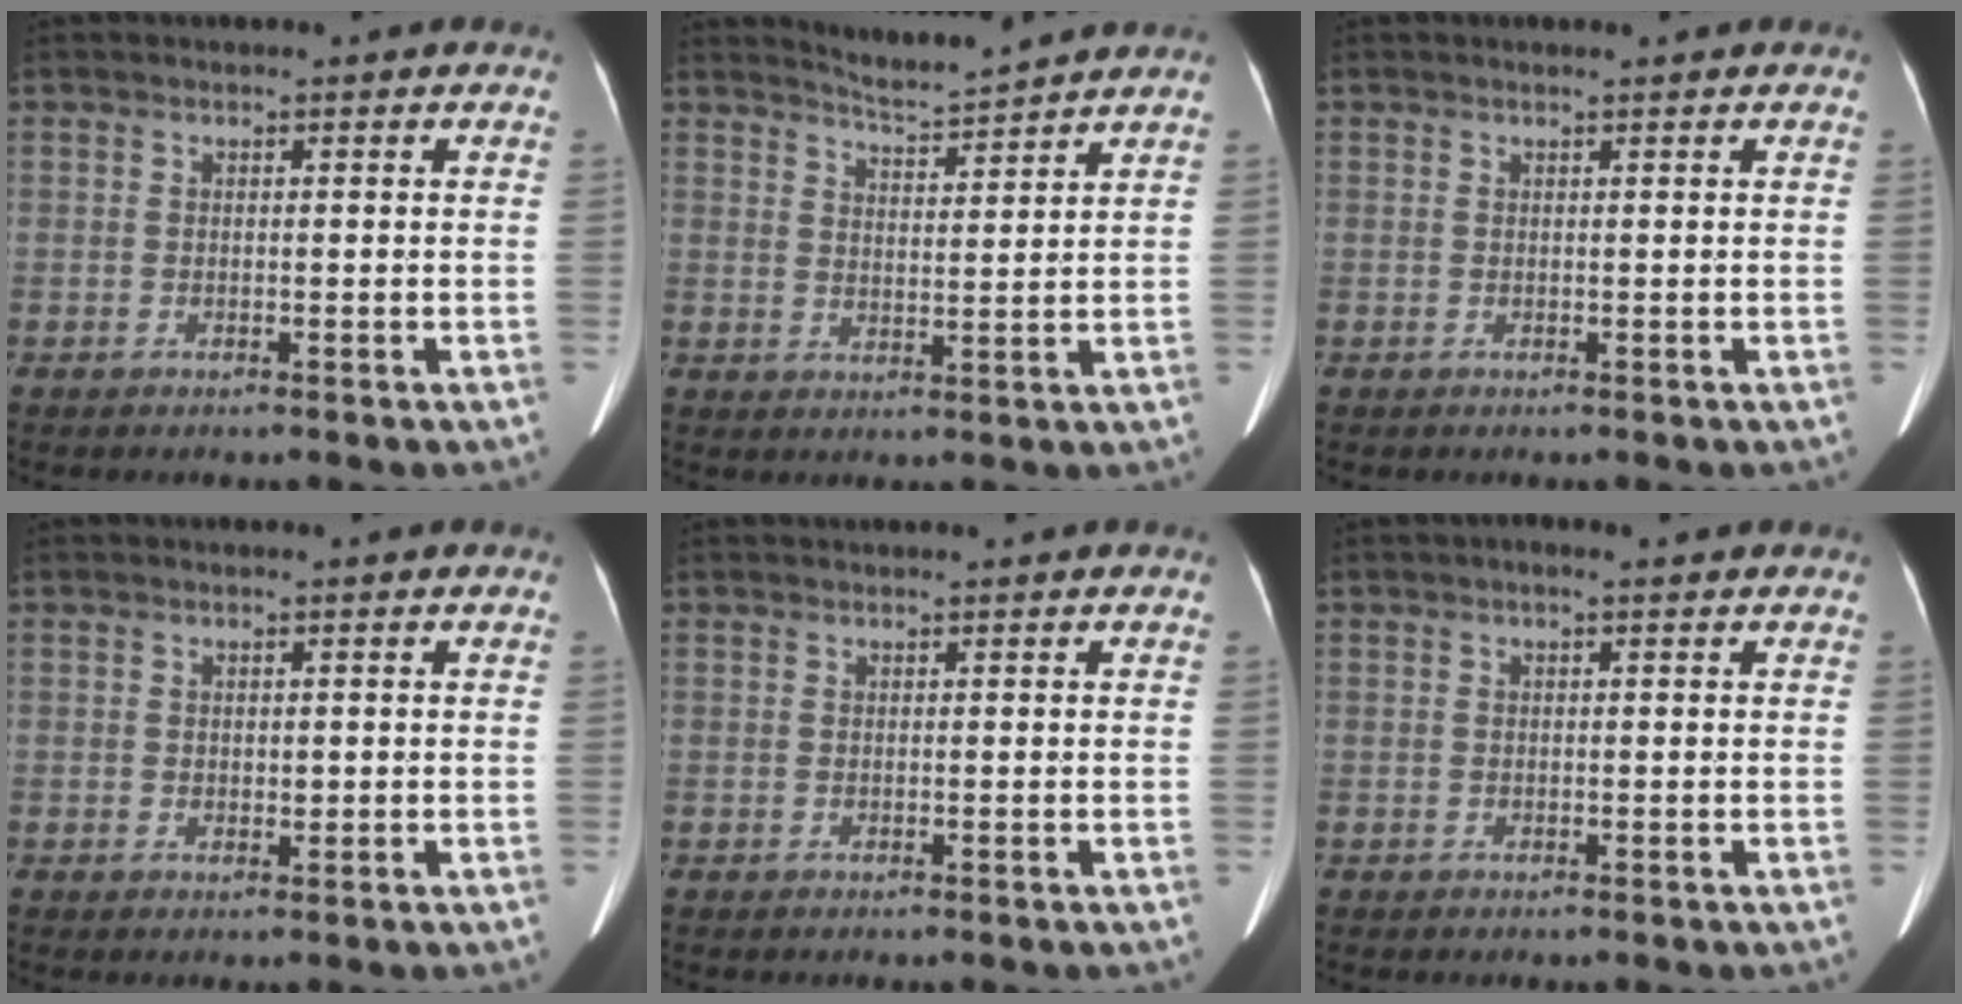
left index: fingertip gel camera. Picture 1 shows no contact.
{"total": 5.1, "force": [5.0, -1.1, 0.4], "torque": [-0.019, -0.009, 0.086]}
{"total": 0.9, "force": [0.8, -0.1, 0.4], "torque": [-0.008, 0.007, 0.018]}
{"total": 0.9, "force": [0.1, 0.6, 0.6], "torque": [-0.009, -0.001, 0.005]}
{"total": 0.8, "force": [0.8, -0.1, 0.3], "torque": [-0.007, 0.014, 0.020]}
{"total": 1.0, "force": [0.6, 0.3, 0.7], "torque": [-0.018, 0.009, 0.007]}